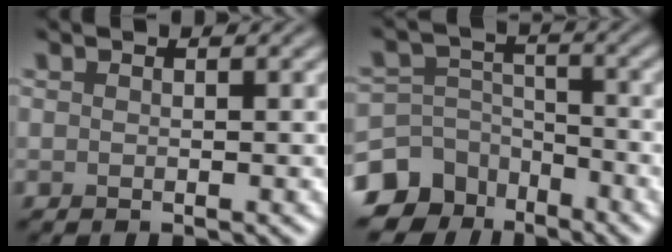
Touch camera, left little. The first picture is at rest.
{"total": 9.7, "force": [-6.6, 6.7, 2.5], "torque": [-0.048, -0.016, -0.121]}